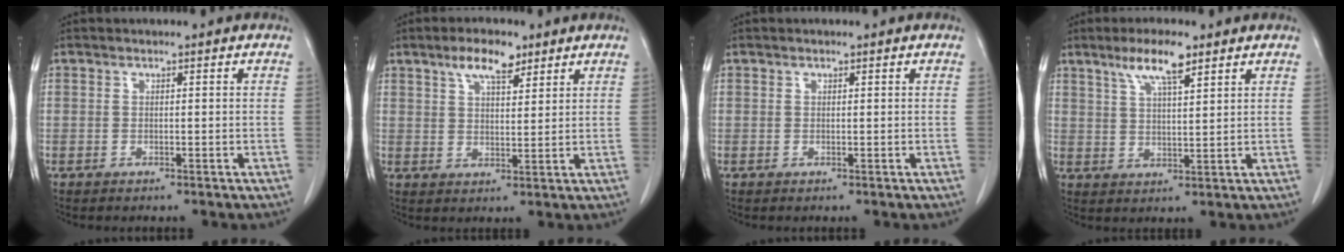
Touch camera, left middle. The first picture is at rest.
{"total": 5.8, "force": [3.9, 2.0, 3.9], "torque": [-0.072, 0.008, 0.067]}
{"total": 0.0}
{"total": 6.7, "force": [4.4, 1.1, 4.9], "torque": [-0.094, 0.005, 0.079]}